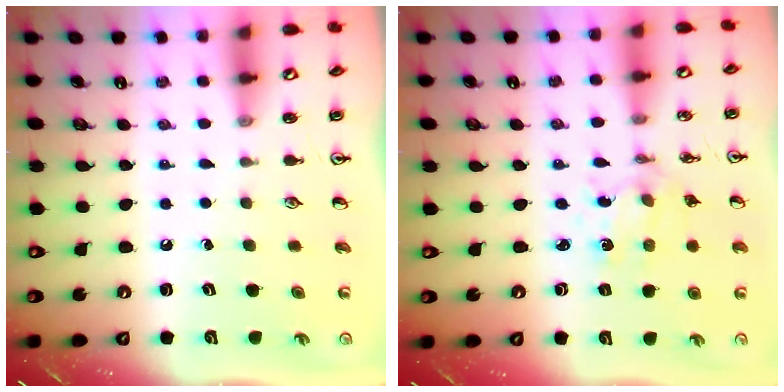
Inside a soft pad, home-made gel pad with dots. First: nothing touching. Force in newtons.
{"total": 2.7, "press": 2.7, "slide": 0.3}